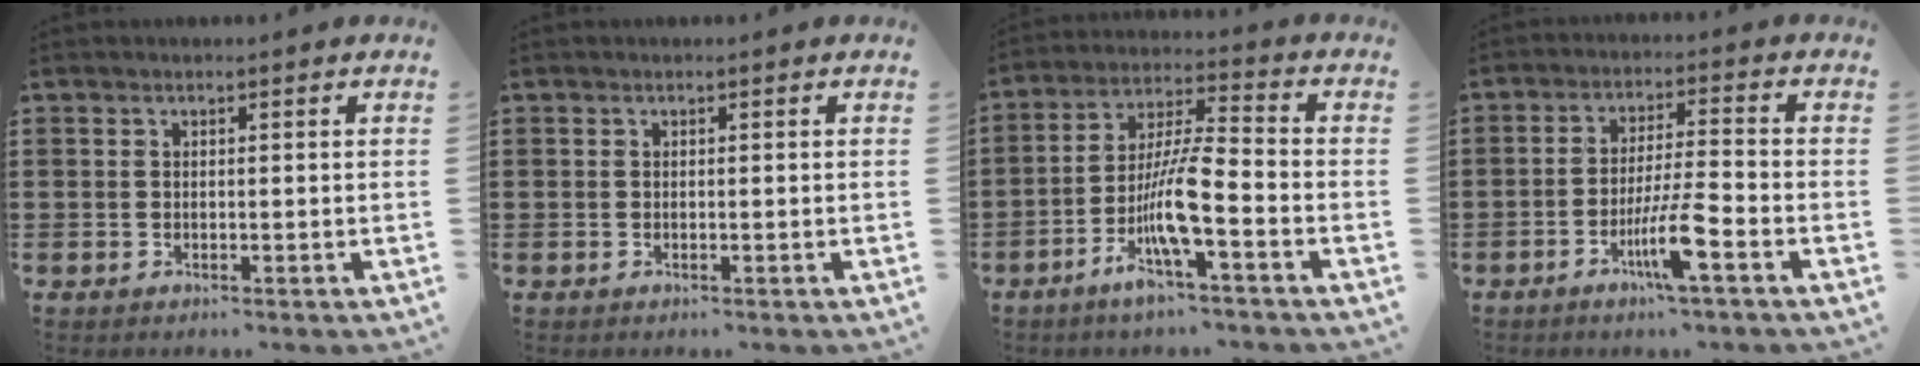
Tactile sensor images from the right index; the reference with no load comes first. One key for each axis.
{"total": 0.0}
{"total": 9.6, "fx": -4.1, "fy": 1.1, "fz": 8.7, "tx": -0.177, "ty": -0.013, "tz": -0.080}
{"total": 7.7, "fx": -3.5, "fy": 0.5, "fz": 6.8, "tx": -0.136, "ty": -0.012, "tz": -0.068}